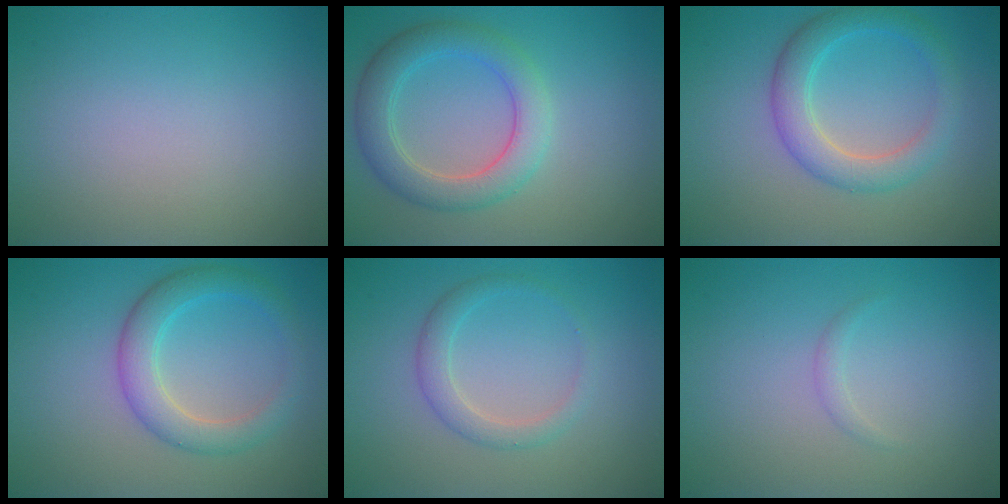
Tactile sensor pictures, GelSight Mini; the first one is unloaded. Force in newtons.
{"total": 4.6, "press": 4.6, "slide": 0.1}
{"total": 3.9, "press": 3.9, "slide": 0.2}
{"total": 3.9, "press": 3.9, "slide": 0.1}
{"total": 2.1, "press": 2.1, "slide": 0.1}
{"total": 0.8, "press": 0.8, "slide": 0.0}